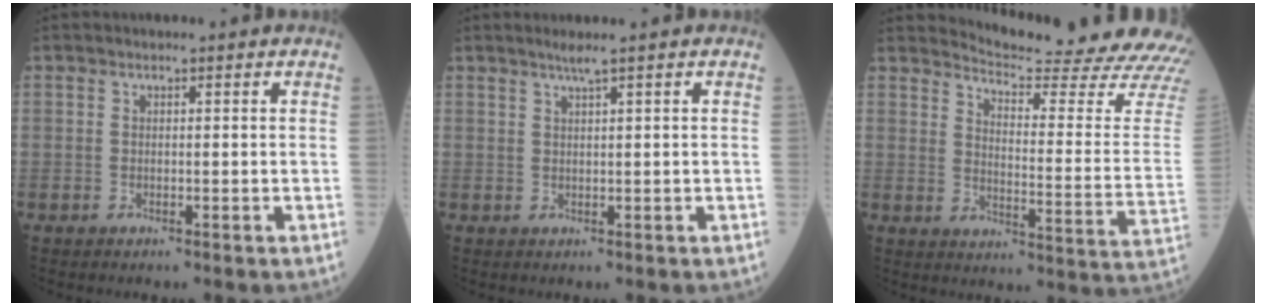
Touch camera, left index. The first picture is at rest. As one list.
[{"total": 1.6, "force": [1.1, -0.6, 1.1], "torque": [-0.027, 0.000, 0.028]}, {"total": 21.4, "force": [20.9, -1.0, 4.2], "torque": [-0.068, -0.151, 0.242]}]